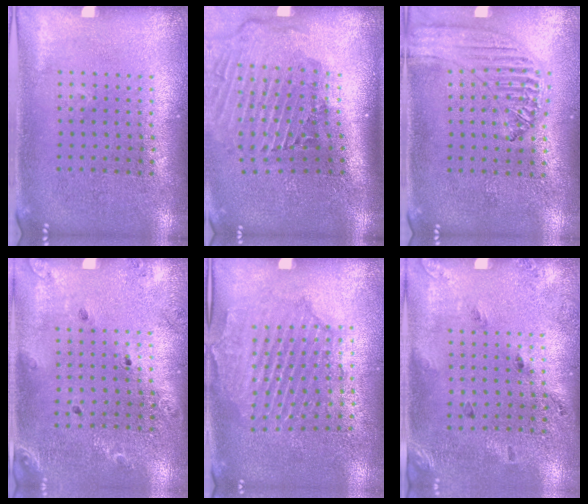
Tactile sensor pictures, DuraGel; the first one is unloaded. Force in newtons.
{"total": 2.9, "press": 2.0, "slide": 2.1}
{"total": 1.2, "press": 1.2, "slide": 0.1}
{"total": 1.4, "press": 1.4, "slide": 0.2}
{"total": 1.6, "press": 1.6, "slide": 0.2}
{"total": 1.7, "press": 1.0, "slide": 1.4}